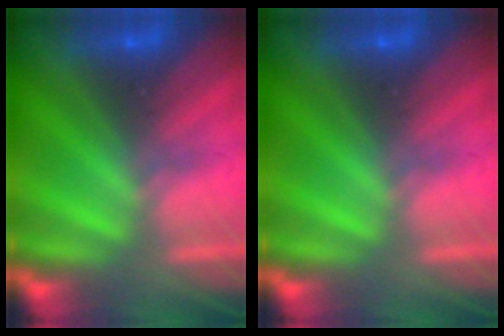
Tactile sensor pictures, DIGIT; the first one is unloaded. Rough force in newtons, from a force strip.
{"total": 0.0}